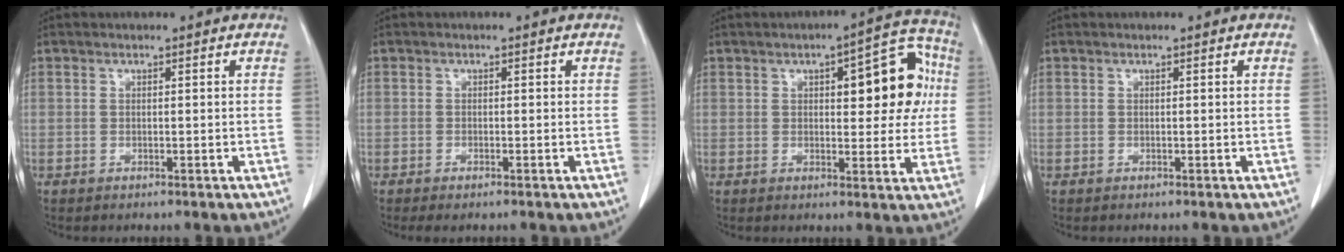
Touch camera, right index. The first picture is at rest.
{"total": 1.4, "force": [-1.1, 0.2, 0.9], "torque": [-0.011, -0.004, -0.015]}
{"total": 11.5, "force": [2.4, 4.0, 10.6], "torque": [-0.119, 0.033, 0.028]}
{"total": 0.0}